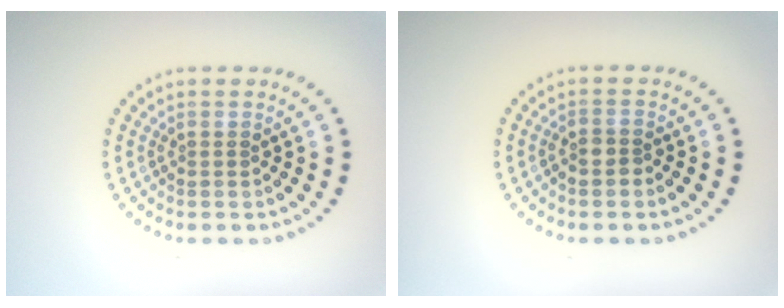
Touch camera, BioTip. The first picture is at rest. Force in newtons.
{"total": 1.5, "press": 1.3, "slide": 0.7}